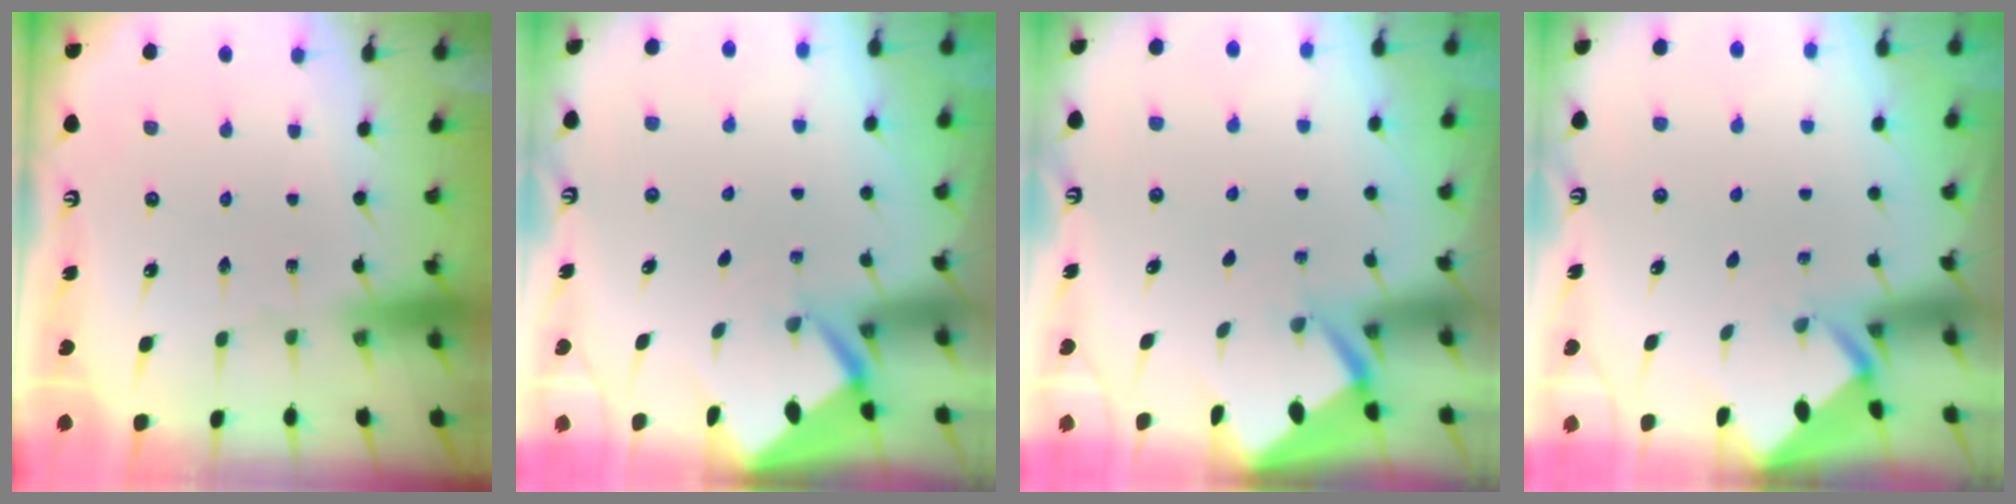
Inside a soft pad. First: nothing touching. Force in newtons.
{"total": 2.8, "press": 2.8, "slide": 0.2}
{"total": 2.7, "press": 2.7, "slide": 0.3}
{"total": 2.0, "press": 2.0, "slide": 0.2}